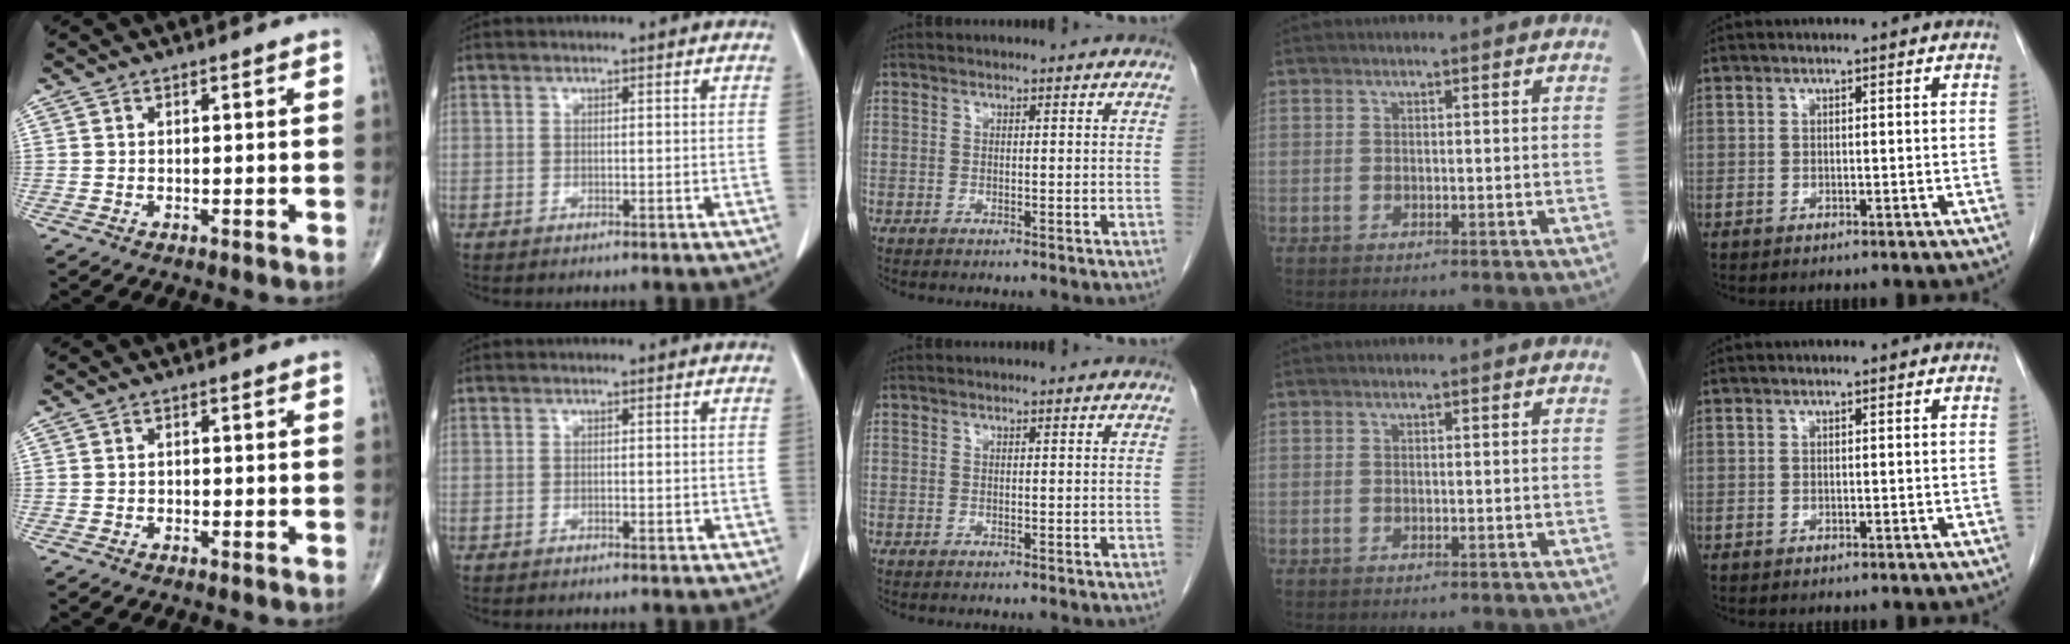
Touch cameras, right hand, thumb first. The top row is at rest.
{"thumb": {"total": 0.6, "force": [-0.3, 0.5, 0.2], "torque": [0.004, 0.003, -0.009]}, "index": {"total": 0.8, "force": [-0.2, 0.4, 0.6], "torque": [-0.012, 0.001, -0.001]}}